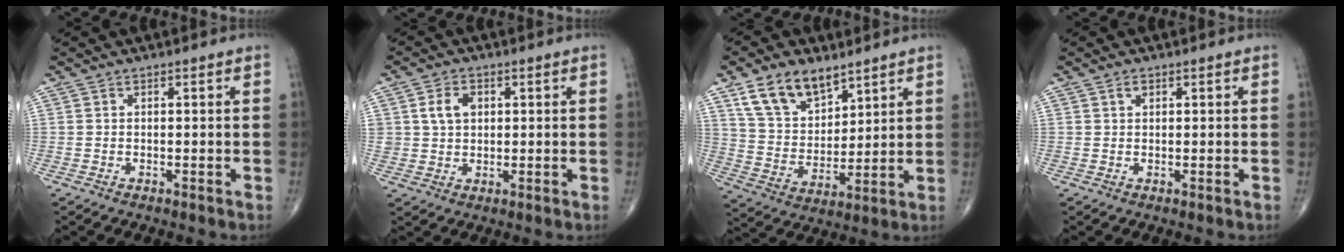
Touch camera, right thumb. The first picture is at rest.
{"total": 5.1, "force": [1.3, 3.8, 3.0], "torque": [-0.040, -0.002, 0.024]}
{"total": 12.6, "force": [8.0, 7.3, 6.5], "torque": [-0.094, -0.038, 0.158]}
{"total": 1.0, "force": [0.5, 0.7, 0.6], "torque": [-0.007, 0.000, 0.008]}